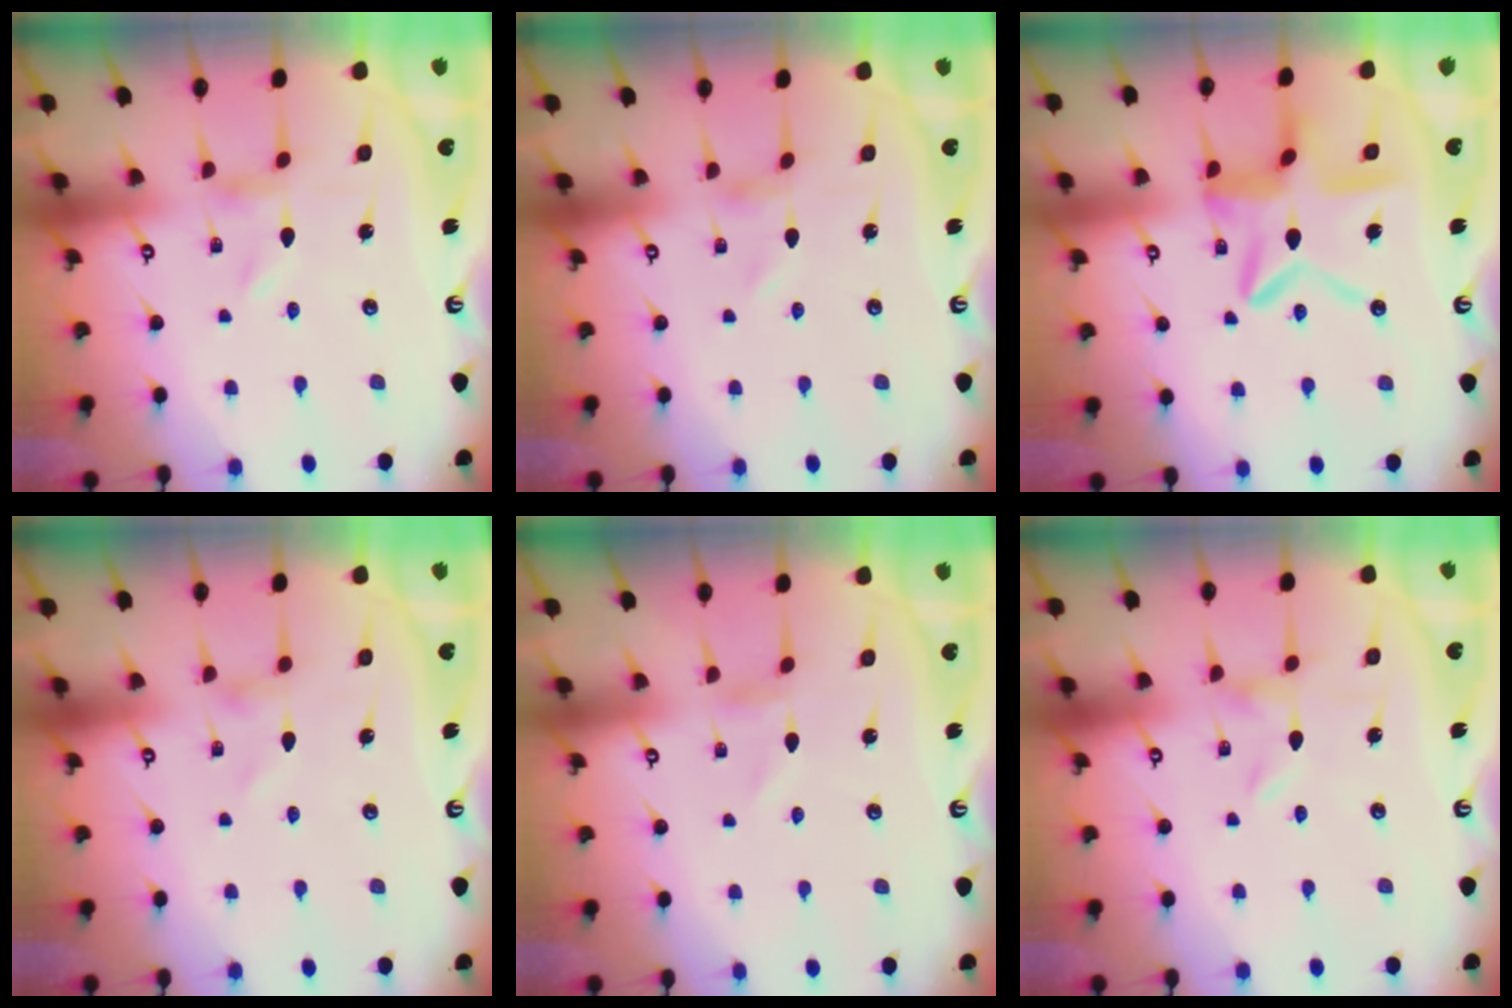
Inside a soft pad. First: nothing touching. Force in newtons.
{"total": 0.0}
{"total": 13.6, "press": 13.5, "slide": 1.3}
{"total": 0.0}
{"total": 0.7, "press": 0.7, "slide": 0.1}
{"total": 0.0}